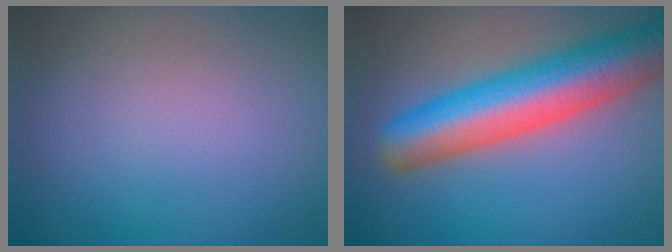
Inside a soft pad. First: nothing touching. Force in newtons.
{"total": 10.4, "press": 10.4, "slide": 0.6}